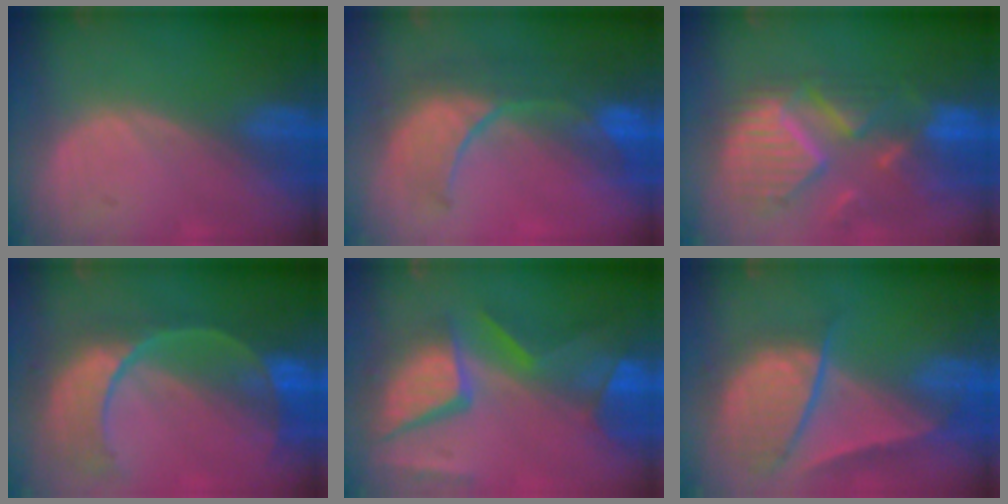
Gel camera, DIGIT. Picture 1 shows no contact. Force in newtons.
{"total": 10.4, "press": 9.2, "slide": 5.0}
{"total": 11.9, "press": 10.4, "slide": 5.7}
{"total": 10.8, "press": 9.3, "slide": 5.6}
{"total": 12.1, "press": 9.9, "slide": 6.9}
{"total": 9.4, "press": 8.1, "slide": 4.7}